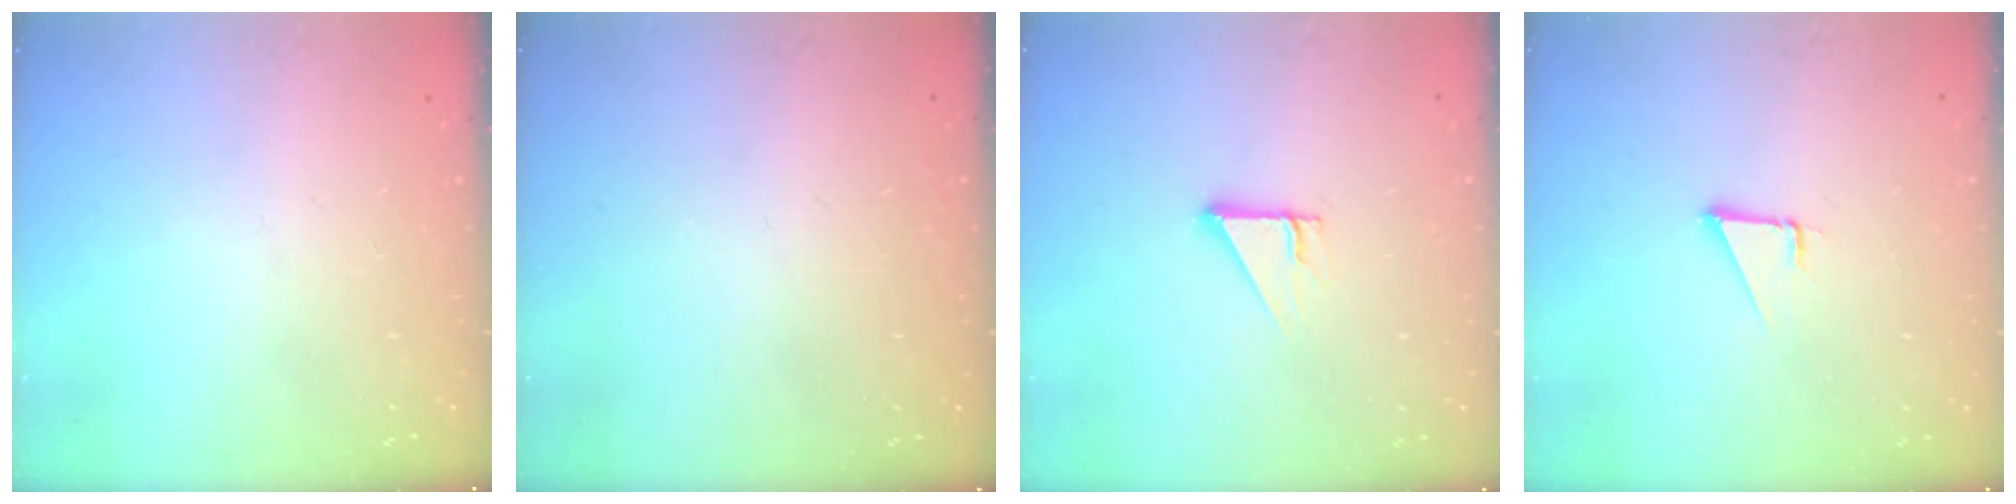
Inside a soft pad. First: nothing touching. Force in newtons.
{"total": 1.5, "press": 1.5, "slide": 0.1}
{"total": 2.7, "press": 2.7, "slide": 0.0}
{"total": 1.9, "press": 1.9, "slide": 0.1}